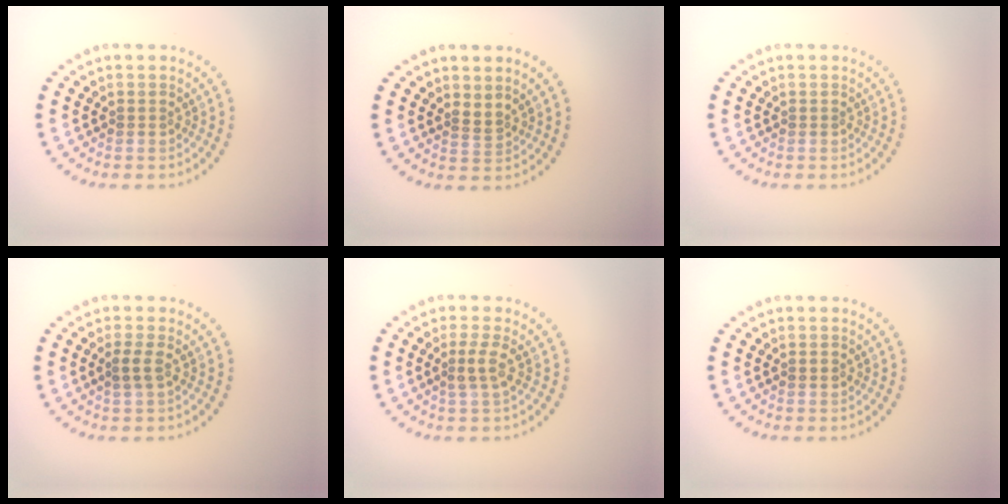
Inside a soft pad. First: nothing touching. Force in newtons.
{"total": 1.2, "press": 0.6, "slide": 1.0}
{"total": 0.0}
{"total": 1.5, "press": 1.4, "slide": 0.5}
{"total": 1.7, "press": 1.4, "slide": 0.9}
{"total": 0.7, "press": 0.7, "slide": 0.2}